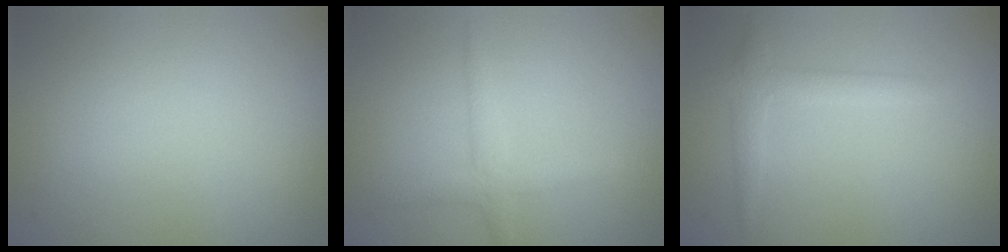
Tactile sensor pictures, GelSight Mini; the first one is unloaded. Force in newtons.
{"total": 1.9, "press": 1.9, "slide": 0.1}
{"total": 2.0, "press": 2.0, "slide": 0.0}